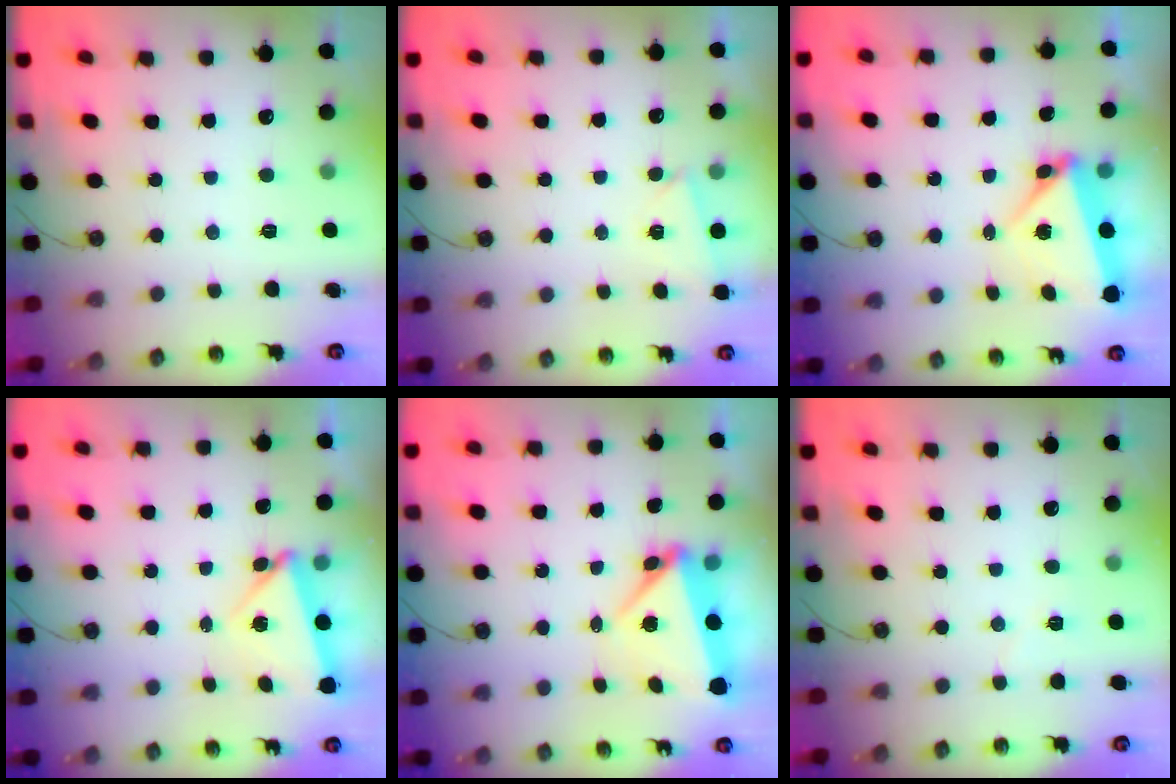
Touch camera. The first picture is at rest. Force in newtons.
{"total": 2.5, "press": 1.6, "slide": 1.9}
{"total": 5.6, "press": 5.2, "slide": 1.9}
{"total": 5.0, "press": 4.9, "slide": 1.0}
{"total": 6.1, "press": 6.1, "slide": 0.3}
{"total": 4.0, "press": 3.9, "slide": 0.8}